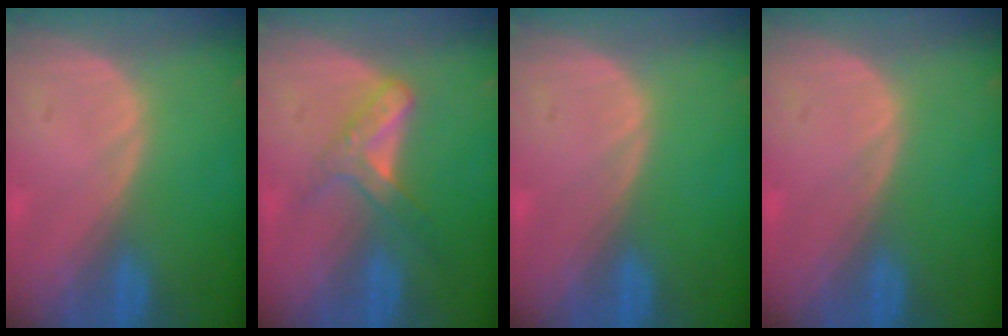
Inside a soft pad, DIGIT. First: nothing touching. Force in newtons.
{"total": 5.6, "press": 4.9, "slide": 2.7}
{"total": 0.0}
{"total": 0.0}